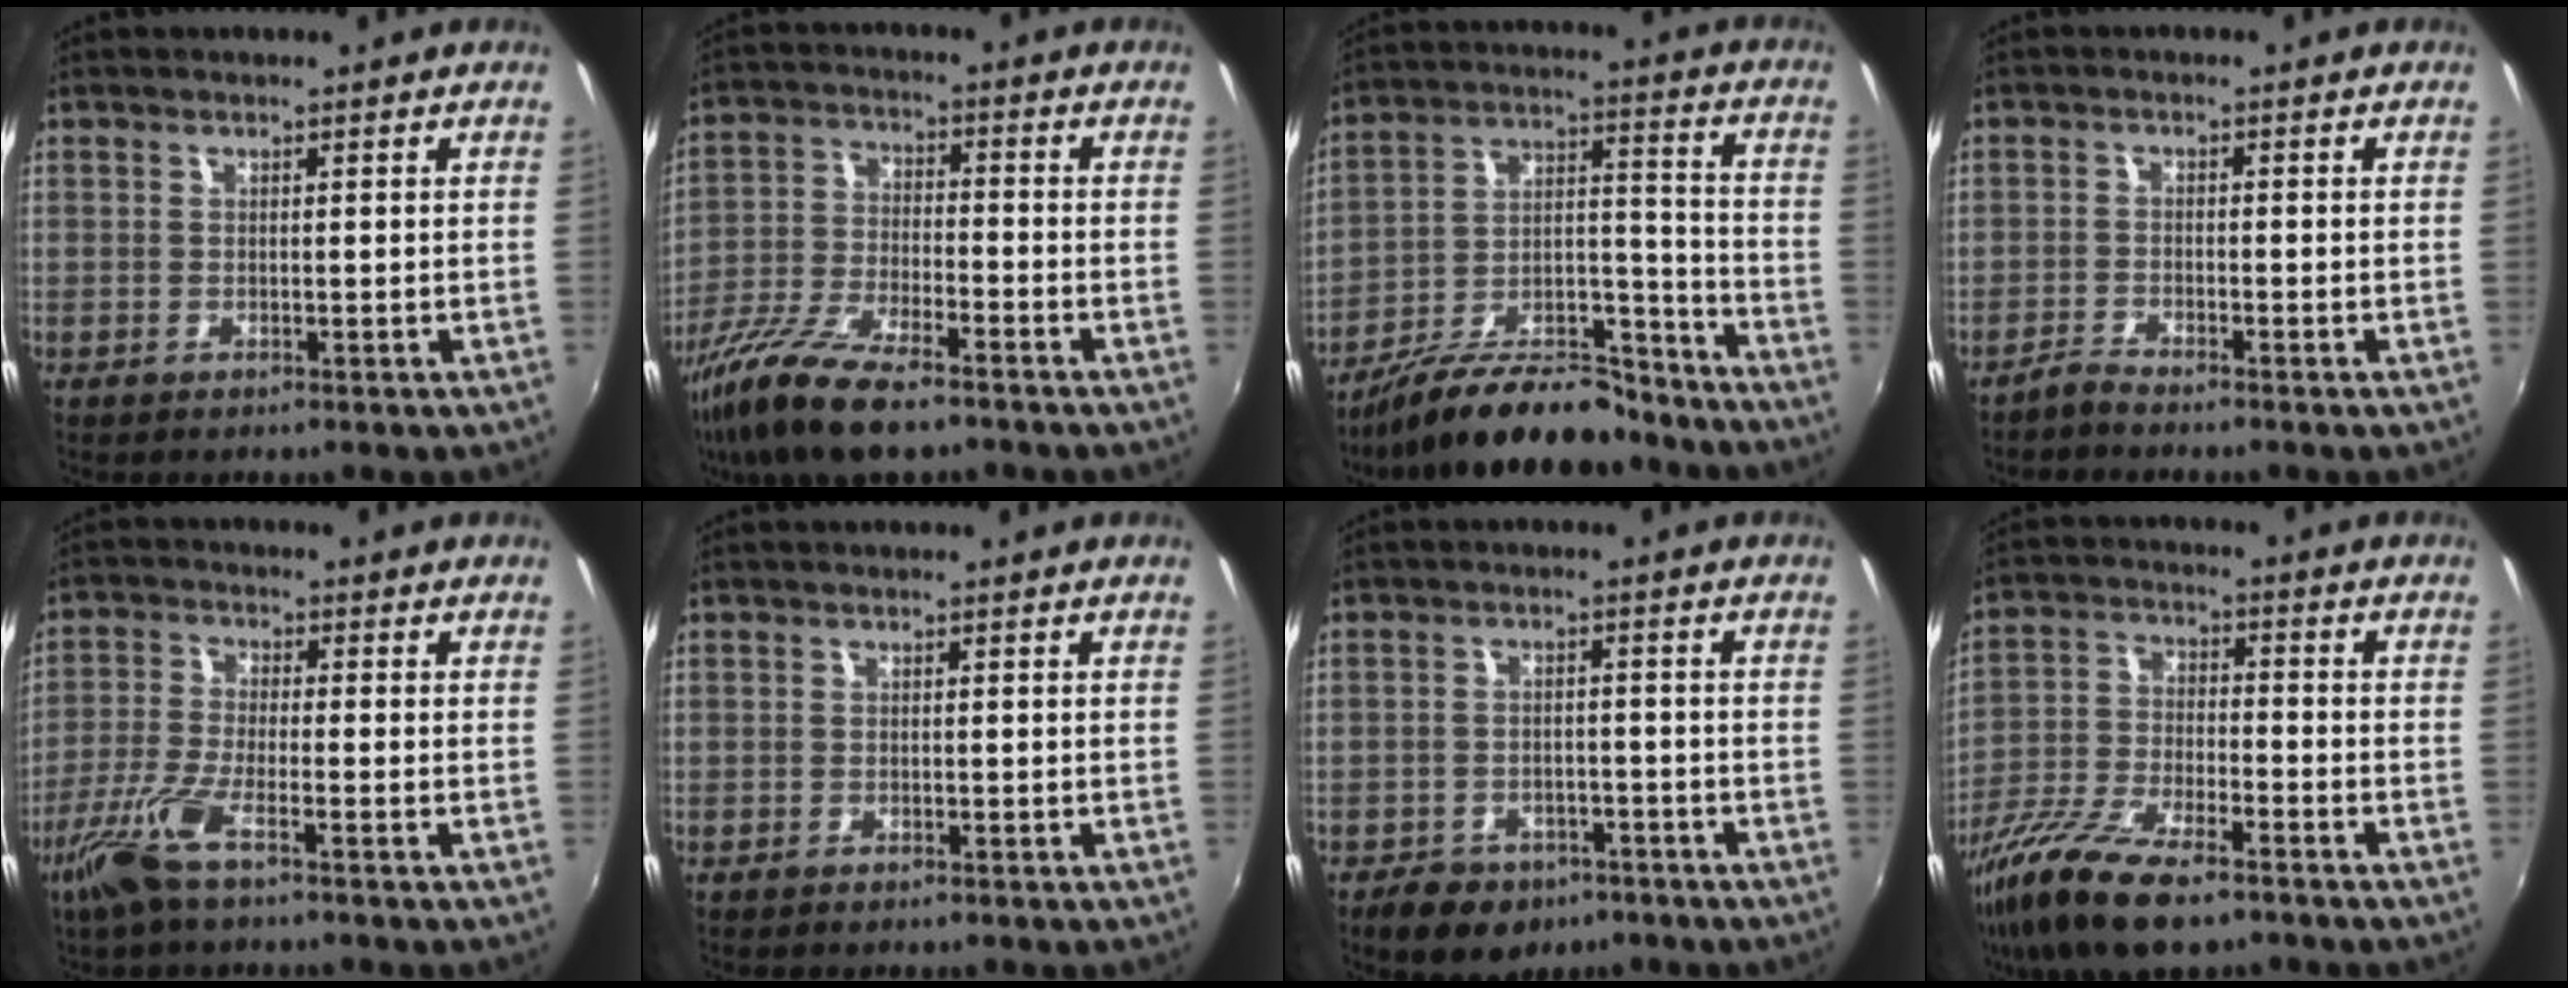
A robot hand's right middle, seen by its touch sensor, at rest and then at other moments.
{"total": 14.1, "force": [-10.2, 3.8, 9.0], "torque": [-0.194, -0.032, -0.196]}
{"total": 20.2, "force": [-16.3, 6.2, 10.1], "torque": [-0.176, 0.010, -0.252]}
{"total": 2.2, "force": [-2.1, -0.2, 0.4], "torque": [-0.020, -0.003, -0.044]}
{"total": 8.0, "force": [-5.0, 1.2, 6.1], "torque": [-0.142, -0.012, -0.102]}
{"total": 0.7, "force": [-0.6, 0.2, 0.2], "torque": [-0.008, 0.000, -0.009]}
{"total": 9.2, "force": [-6.2, 5.6, 3.7], "torque": [-0.092, 0.005, -0.081]}
{"total": 16.0, "force": [-11.2, 5.0, 10.2], "torque": [-0.218, -0.036, -0.211]}